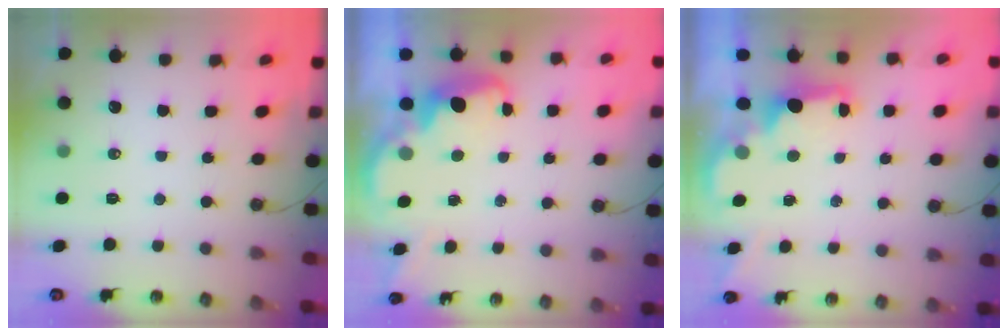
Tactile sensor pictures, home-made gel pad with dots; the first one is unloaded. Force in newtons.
{"total": 2.5, "press": 2.5, "slide": 0.4}
{"total": 1.8, "press": 1.7, "slide": 0.8}